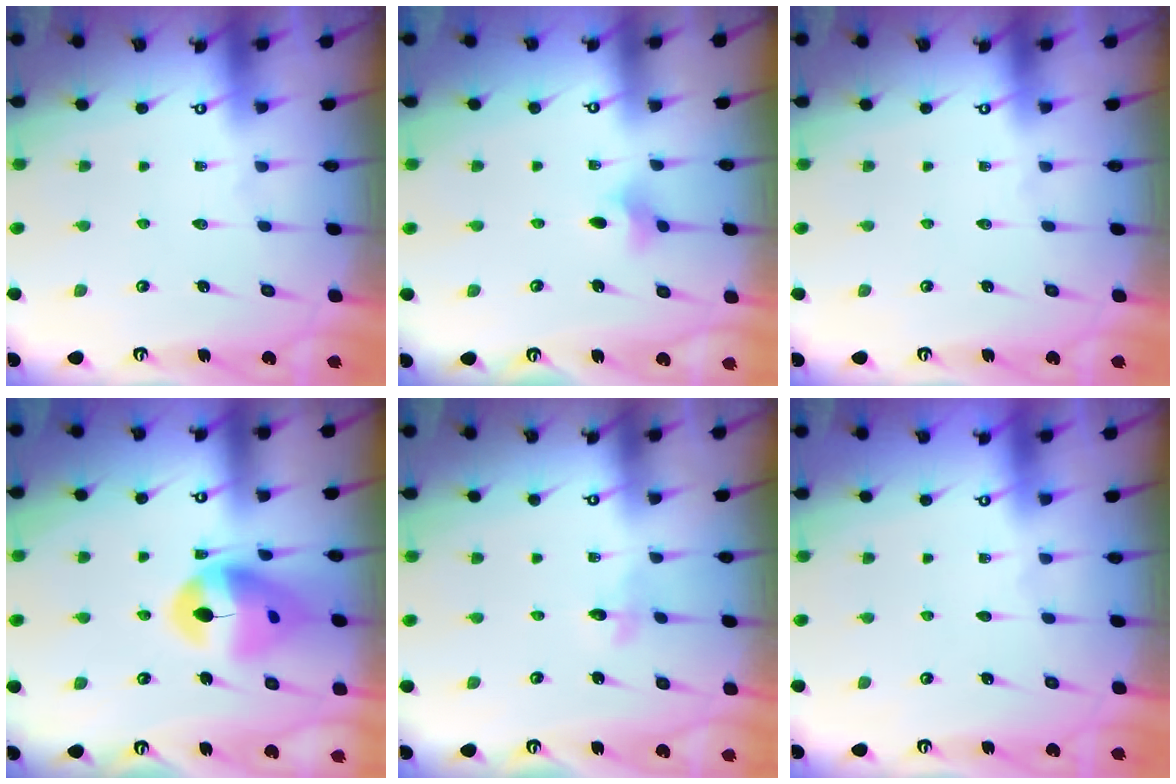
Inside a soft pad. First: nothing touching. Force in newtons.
{"total": 4.3, "press": 4.2, "slide": 1.0}
{"total": 0.0}
{"total": 14.4, "press": 14.4, "slide": 1.5}
{"total": 2.6, "press": 2.6, "slide": 0.3}
{"total": 0.0}